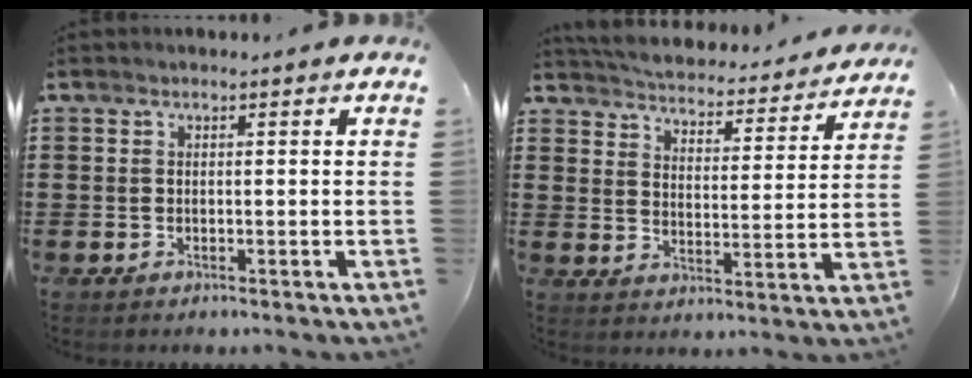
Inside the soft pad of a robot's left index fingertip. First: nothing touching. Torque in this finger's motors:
{"motor_torque": [-1.07, -1.07, -0.24, 0.00]}